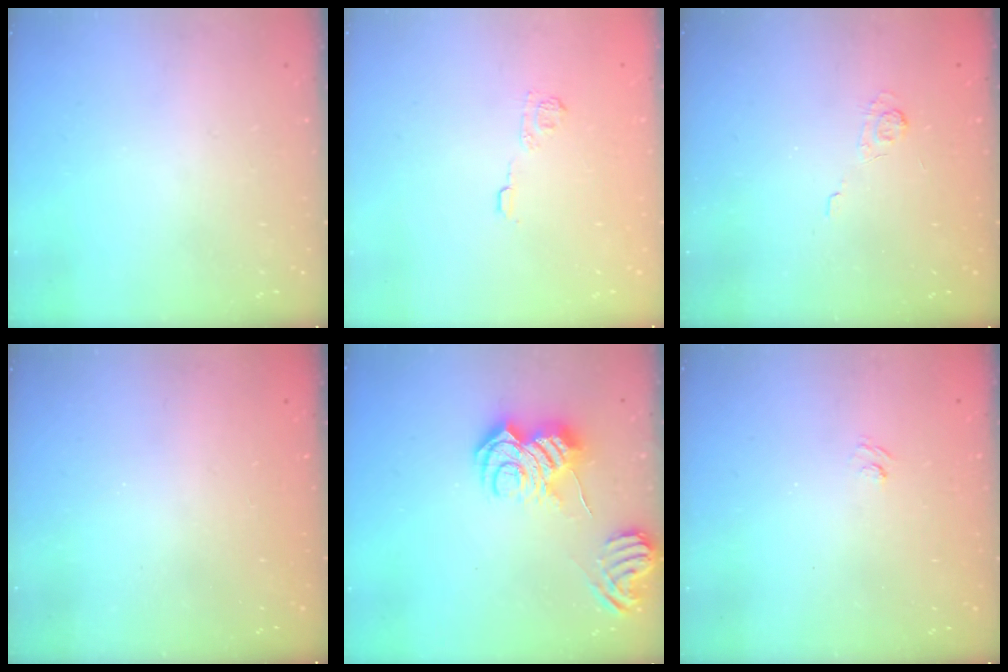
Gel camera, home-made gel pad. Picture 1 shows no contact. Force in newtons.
{"total": 6.4, "press": 6.3, "slide": 1.5}
{"total": 2.0, "press": 1.3, "slide": 1.5}
{"total": 2.5, "press": 2.4, "slide": 0.8}
{"total": 12.4, "press": 12.3, "slide": 1.3}
{"total": 2.8, "press": 2.6, "slide": 1.0}